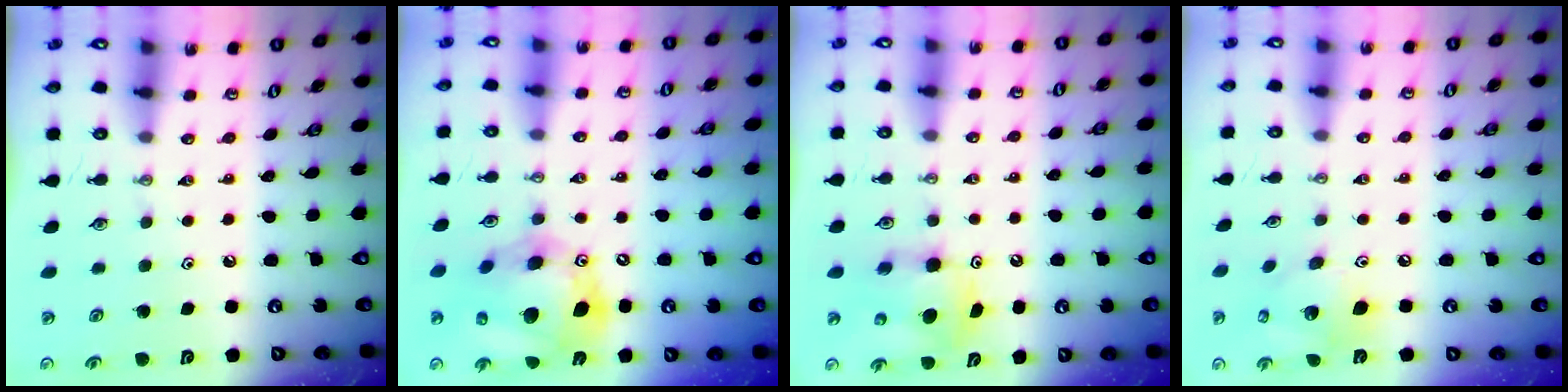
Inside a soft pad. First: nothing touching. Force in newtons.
{"total": 19.4, "press": 19.2, "slide": 2.9}
{"total": 11.2, "press": 11.2, "slide": 0.6}
{"total": 15.2, "press": 14.8, "slide": 3.4}